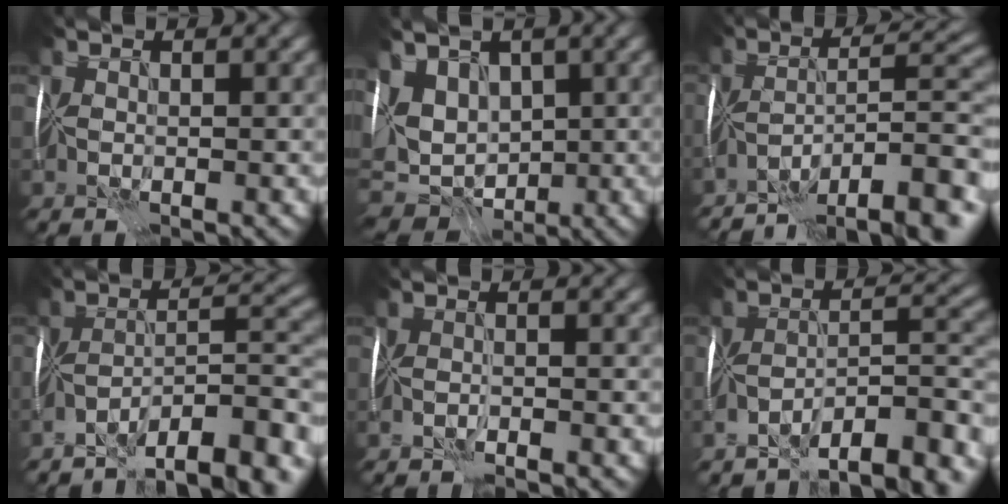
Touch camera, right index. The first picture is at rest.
{"total": 9.8, "force": [1.7, 7.3, 6.3], "torque": [-0.123, 0.014, 0.033]}
{"total": 11.5, "force": [-8.7, 2.4, 7.2], "torque": [-0.111, -0.004, -0.136]}
{"total": 11.0, "force": [-8.4, 2.5, 6.5], "torque": [-0.084, 0.003, -0.132]}
{"total": 2.1, "force": [-2.0, -0.6, 0.1], "torque": [-0.003, -0.002, -0.033]}
{"total": 9.9, "force": [-7.9, 2.4, 5.5], "torque": [-0.065, -0.005, -0.121]}